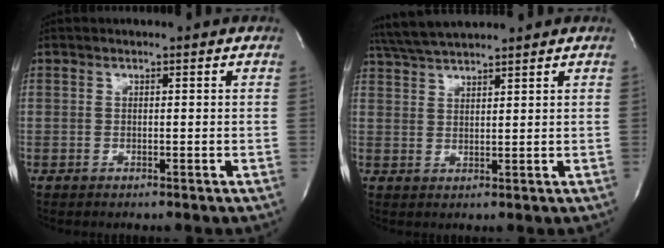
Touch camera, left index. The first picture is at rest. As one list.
[{"total": 6.9, "force": [6.3, 0.3, 2.6], "torque": [-0.056, 0.027, 0.119]}]